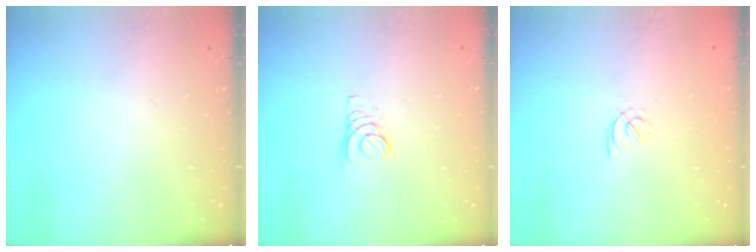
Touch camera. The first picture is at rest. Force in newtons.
{"total": 2.4, "press": 2.4, "slide": 0.2}
{"total": 1.7, "press": 1.6, "slide": 0.6}